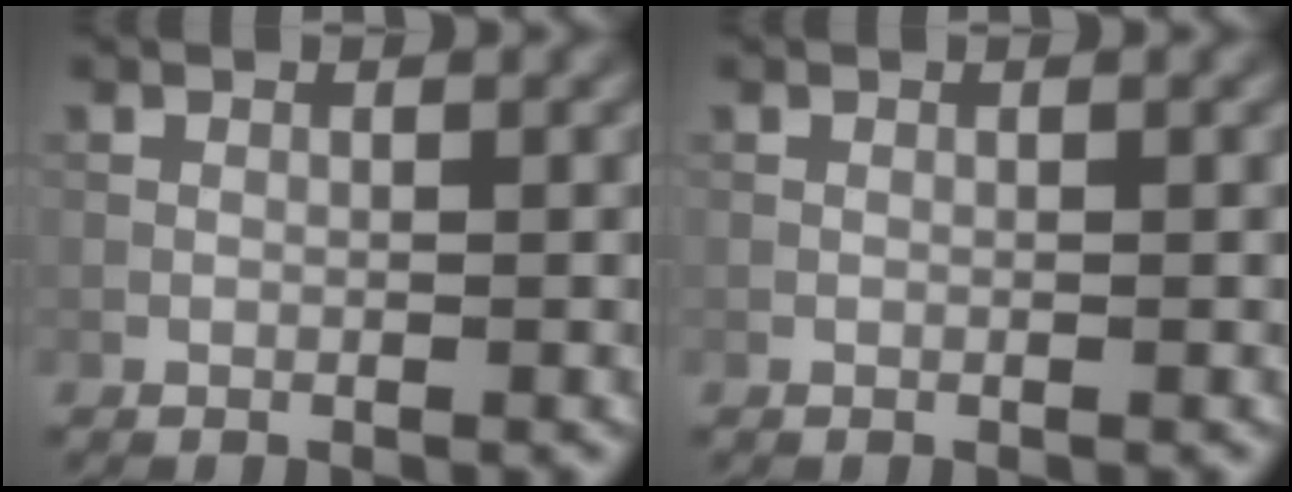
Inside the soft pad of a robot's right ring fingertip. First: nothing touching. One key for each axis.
{"total": 0.0}